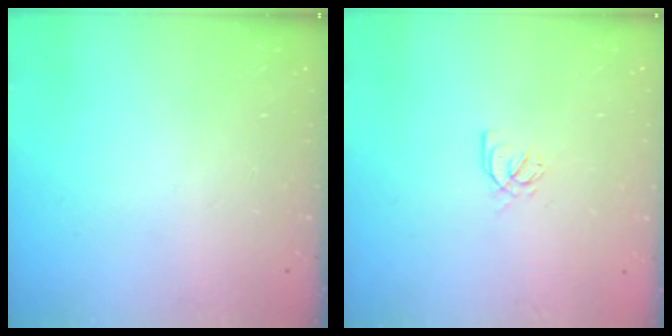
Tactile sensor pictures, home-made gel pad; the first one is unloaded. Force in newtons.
{"total": 3.5, "press": 3.5, "slide": 0.2}